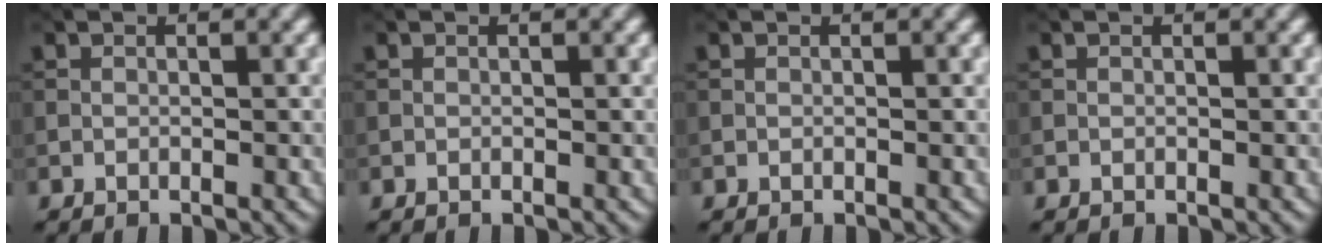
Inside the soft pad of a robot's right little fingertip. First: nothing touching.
{"total": 0.0}
{"total": 0.0}
{"total": 0.0}